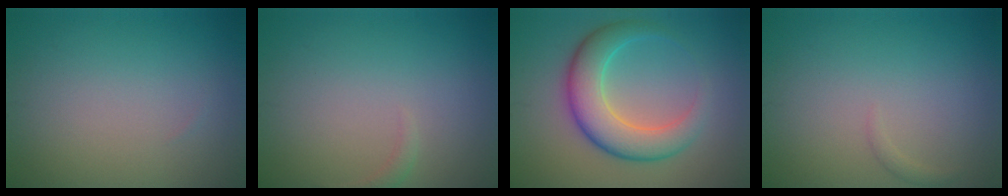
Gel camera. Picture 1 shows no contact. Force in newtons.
{"total": 0.8, "press": 0.7, "slide": 0.1}
{"total": 6.0, "press": 6.0, "slide": 0.2}
{"total": 0.6, "press": 0.6, "slide": 0.1}